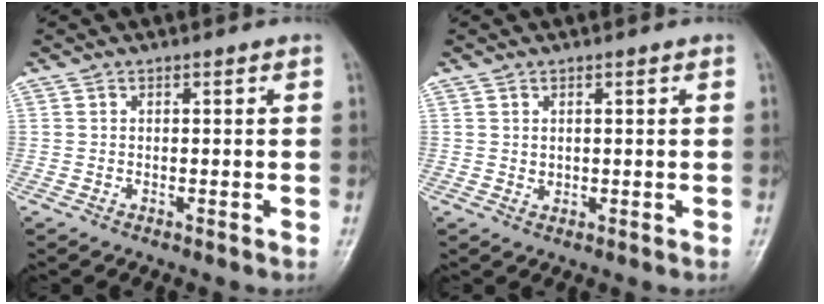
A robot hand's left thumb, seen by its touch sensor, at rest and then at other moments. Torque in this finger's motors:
{"motor_torque": [-0.15, -0.03, 0.08, -0.04, 0.00]}